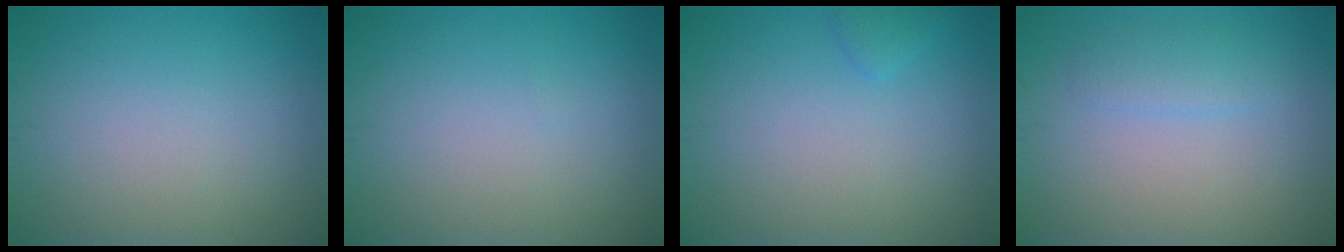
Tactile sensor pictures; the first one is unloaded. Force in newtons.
{"total": 0.0}
{"total": 0.9, "press": 0.9, "slide": 0.1}
{"total": 1.6, "press": 1.6, "slide": 0.0}